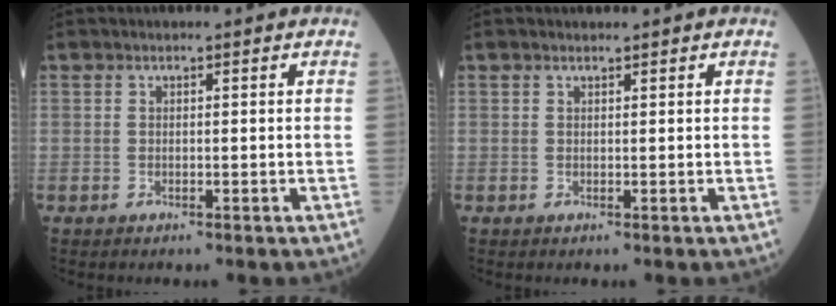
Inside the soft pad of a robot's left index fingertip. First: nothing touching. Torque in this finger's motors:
{"motor_torque": [-0.15, 0.07, -0.01, -0.01]}